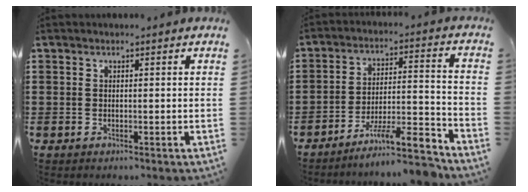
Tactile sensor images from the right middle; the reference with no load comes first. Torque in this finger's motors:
{"motor_torque": [1.81, 0.33, 0.47, 0.12]}